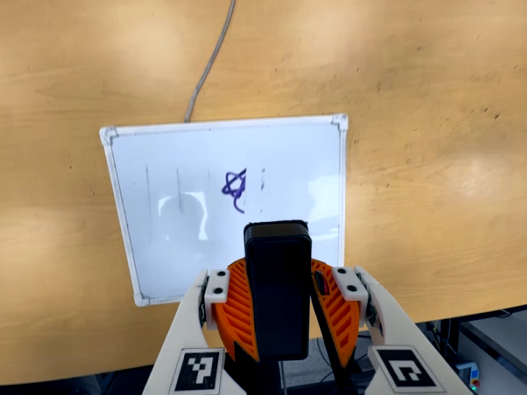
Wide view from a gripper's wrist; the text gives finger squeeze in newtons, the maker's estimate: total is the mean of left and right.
{"total": 9.7, "left": 9.9, "right": 9.5}